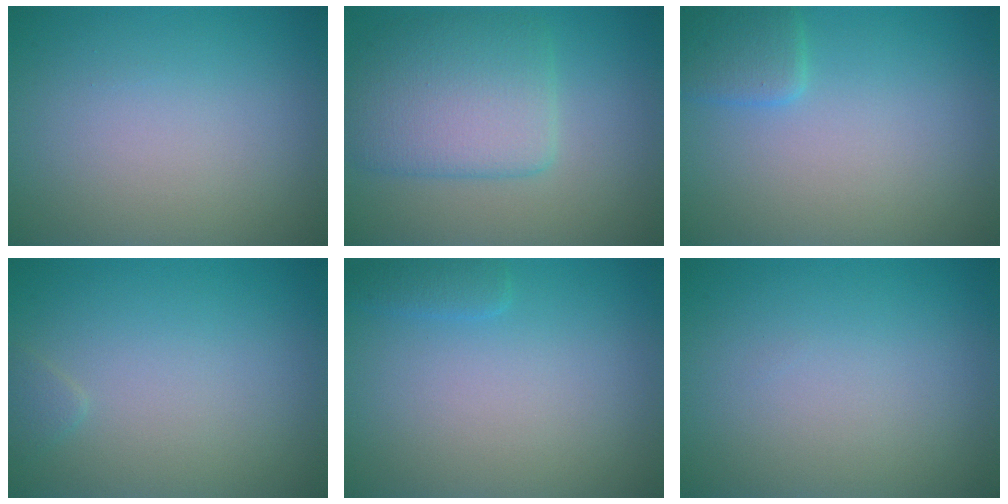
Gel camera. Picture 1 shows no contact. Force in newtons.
{"total": 5.7, "press": 5.7, "slide": 0.2}
{"total": 2.1, "press": 2.1, "slide": 0.1}
{"total": 0.7, "press": 0.7, "slide": 0.0}
{"total": 1.0, "press": 1.0, "slide": 0.1}
{"total": 0.0}